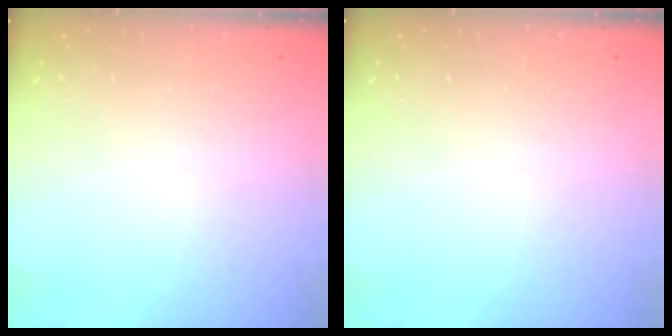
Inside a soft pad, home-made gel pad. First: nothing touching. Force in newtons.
{"total": 0.0}